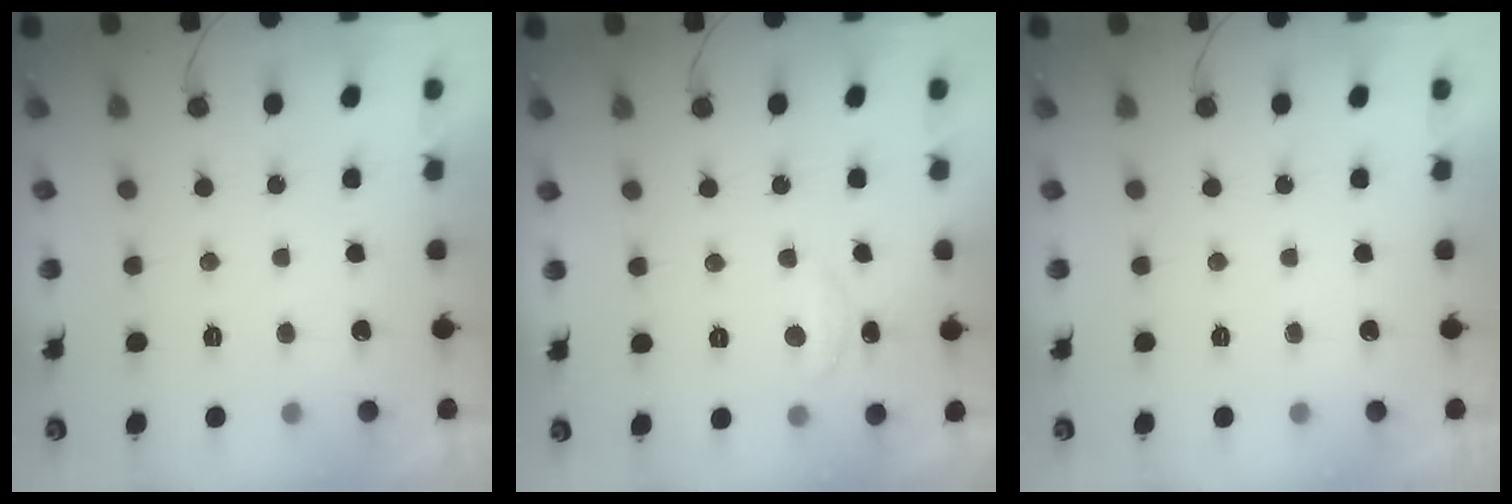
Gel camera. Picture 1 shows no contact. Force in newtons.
{"total": 5.2, "press": 5.2, "slide": 0.6}
{"total": 0.0}